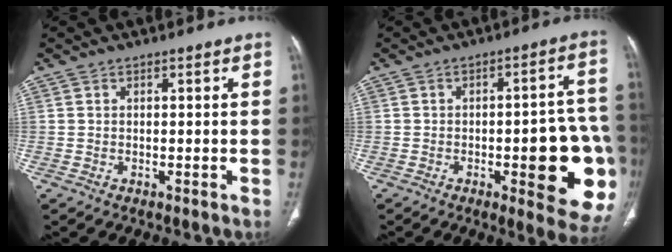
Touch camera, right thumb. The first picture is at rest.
{"total": 18.1, "force": [-4.6, 5.7, 16.6], "torque": [-0.151, 0.022, -0.039]}